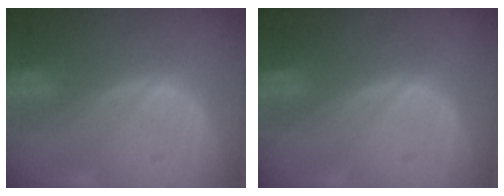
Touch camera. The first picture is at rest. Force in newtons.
{"total": 0.0}